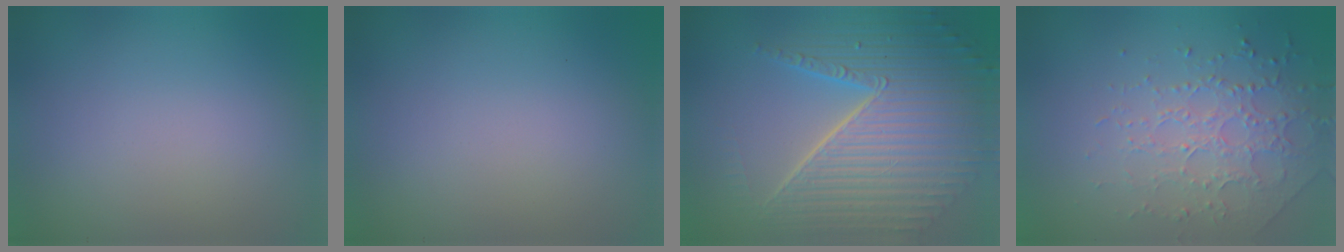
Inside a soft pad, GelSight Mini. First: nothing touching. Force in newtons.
{"total": 0.0}
{"total": 10.1, "press": 6.5, "slide": 7.7}
{"total": 2.6, "press": 2.4, "slide": 1.1}